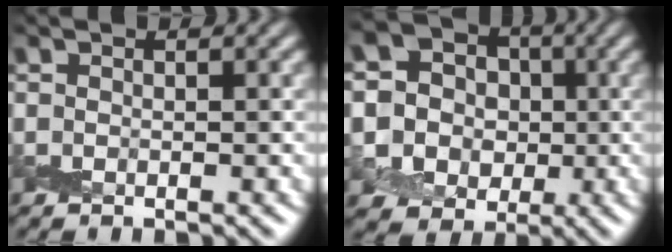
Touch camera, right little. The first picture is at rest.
{"total": 8.5, "force": [-0.4, 8.1, 2.5], "torque": [-0.066, 0.016, -0.032]}